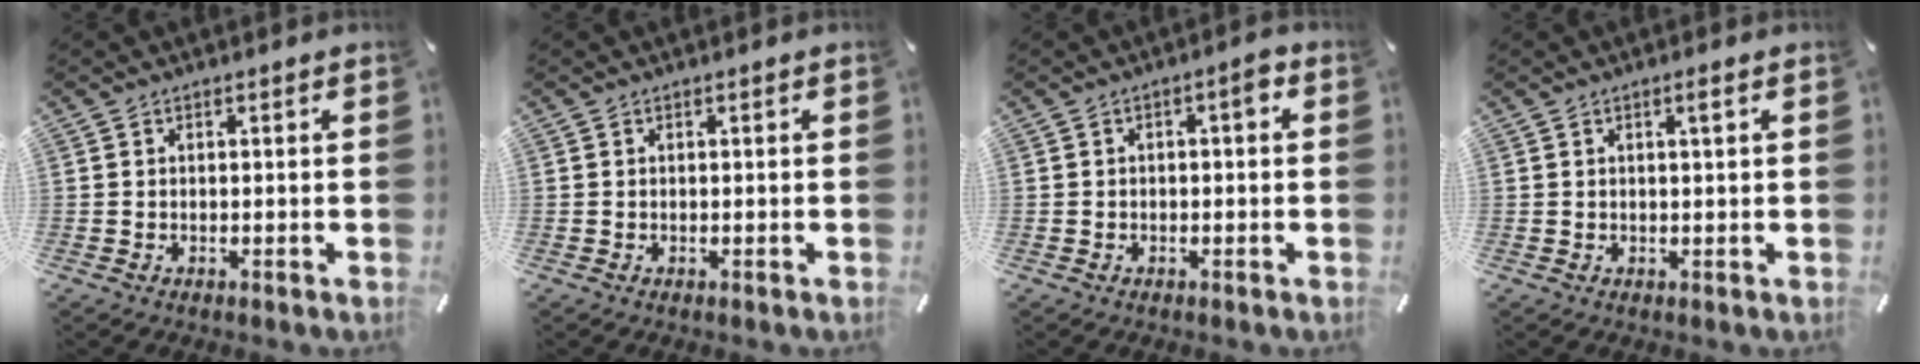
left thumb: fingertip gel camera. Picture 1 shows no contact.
{"total": 0.0}
{"total": 3.1, "force": [-0.3, 1.4, 2.7], "torque": [-0.045, 0.011, -0.011]}
{"total": 1.7, "force": [0.7, 0.1, 1.5], "torque": [-0.031, 0.000, 0.011]}